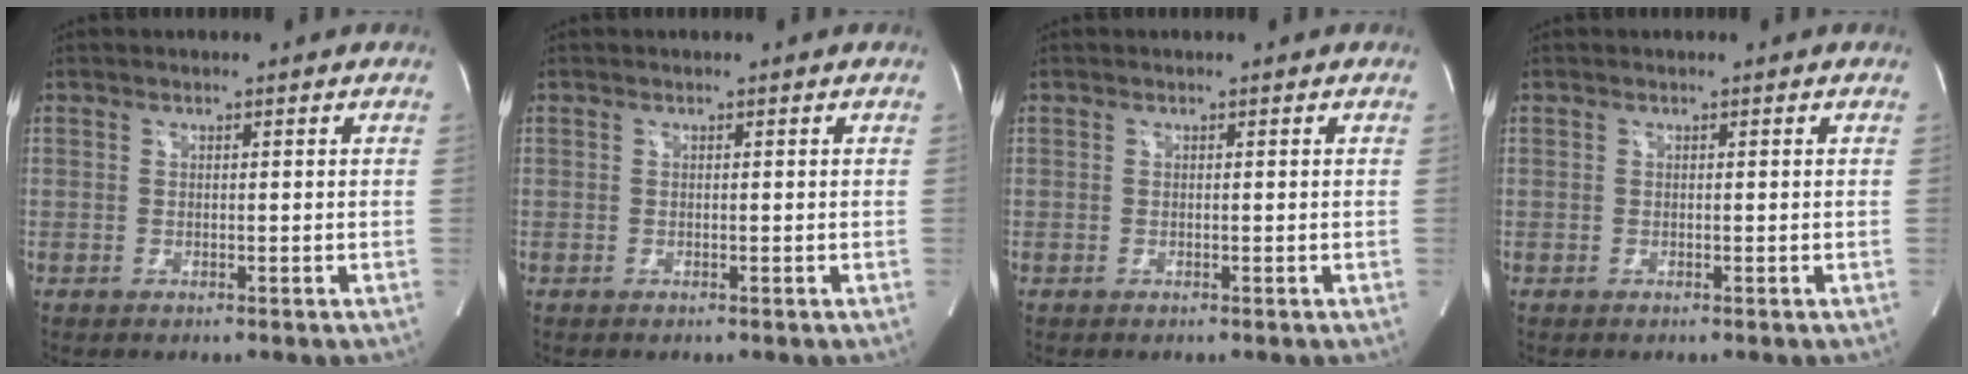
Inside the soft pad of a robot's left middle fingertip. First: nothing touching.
{"total": 0.0}
{"total": 0.0}
{"total": 0.0}